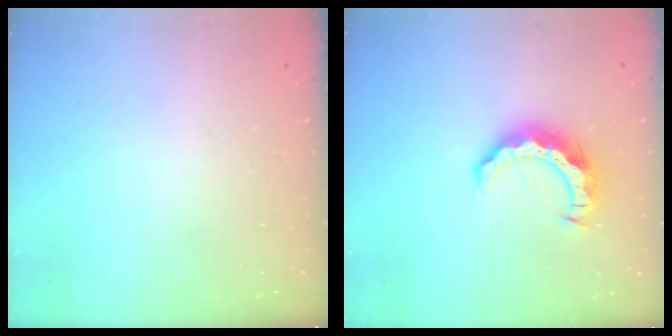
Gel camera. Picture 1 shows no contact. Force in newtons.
{"total": 9.7, "press": 9.7, "slide": 0.5}